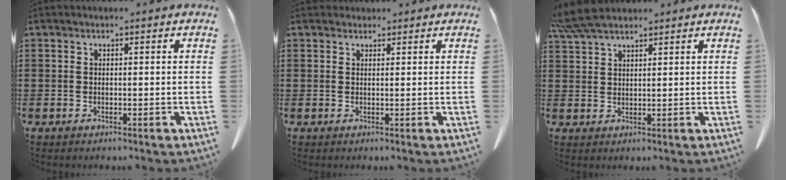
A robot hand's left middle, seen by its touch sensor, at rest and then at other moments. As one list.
[{"total": 1.4, "force": [1.2, 0.6, 0.1], "torque": [-0.006, 0.000, 0.026]}, {"total": 5.6, "force": [4.6, 1.1, 2.9], "torque": [-0.076, -0.009, 0.086]}]